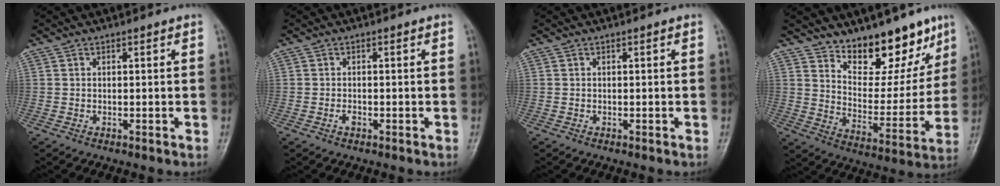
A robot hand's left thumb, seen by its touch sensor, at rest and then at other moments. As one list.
[{"total": 1.0, "force": [-0.5, 0.6, 0.6], "torque": [-0.009, 0.001, -0.008]}, {"total": 0.0}, {"total": 14.5, "force": [10.8, 6.6, 7.0], "torque": [-0.043, -0.080, 0.178]}]